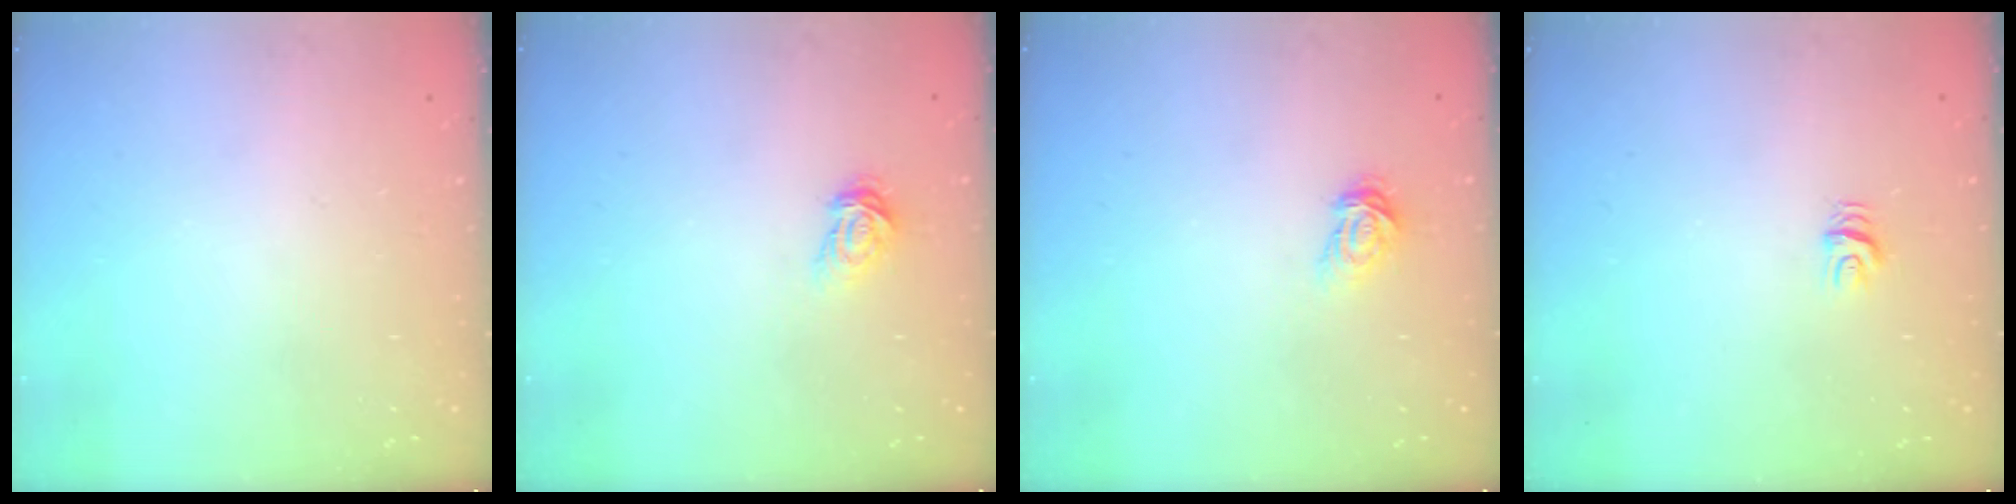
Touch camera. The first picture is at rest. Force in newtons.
{"total": 3.6, "press": 3.6, "slide": 0.1}
{"total": 3.6, "press": 3.6, "slide": 0.1}
{"total": 5.0, "press": 5.0, "slide": 0.5}